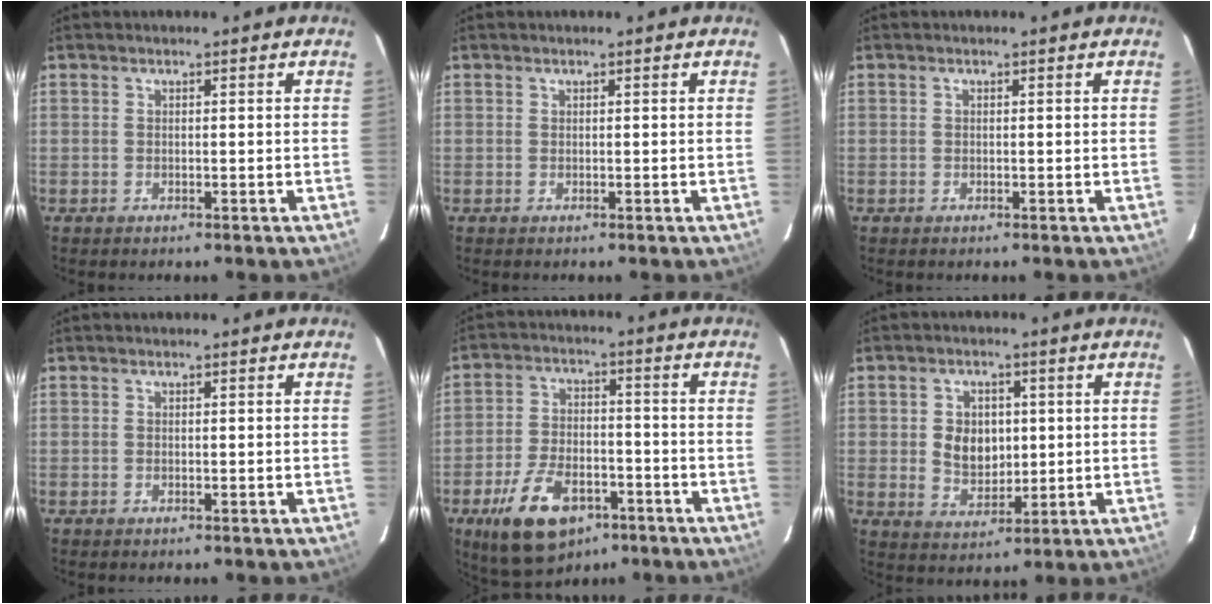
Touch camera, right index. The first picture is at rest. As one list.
[{"total": 0.0}, {"total": 0.0}, {"total": 0.0}, {"total": 14.9, "force": [-8.2, 8.1, 9.4], "torque": [-0.199, -0.008, -0.131]}, {"total": 7.1, "force": [0.5, 5.5, 4.4], "torque": [-0.083, 0.005, 0.017]}]